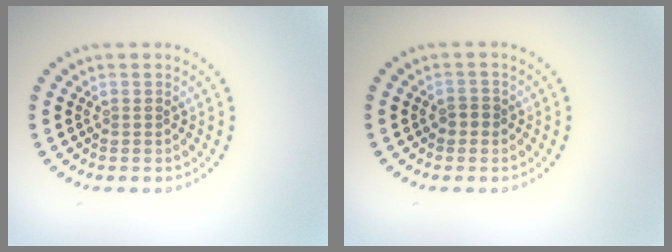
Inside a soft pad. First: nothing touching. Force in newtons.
{"total": 1.1, "press": 1.1, "slide": 0.4}